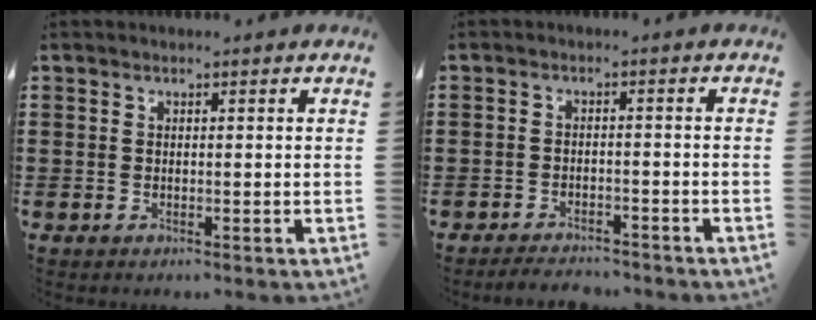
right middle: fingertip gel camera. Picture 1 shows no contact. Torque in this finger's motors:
{"motor_torque": [0.24, -0.18, 0.02, 0.02]}